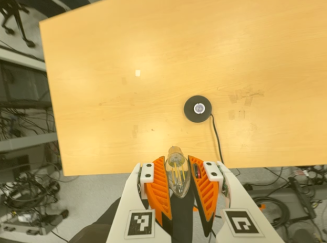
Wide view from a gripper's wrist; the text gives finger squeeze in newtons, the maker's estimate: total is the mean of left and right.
{"total": 8.5, "left": 7.9, "right": 9.2}